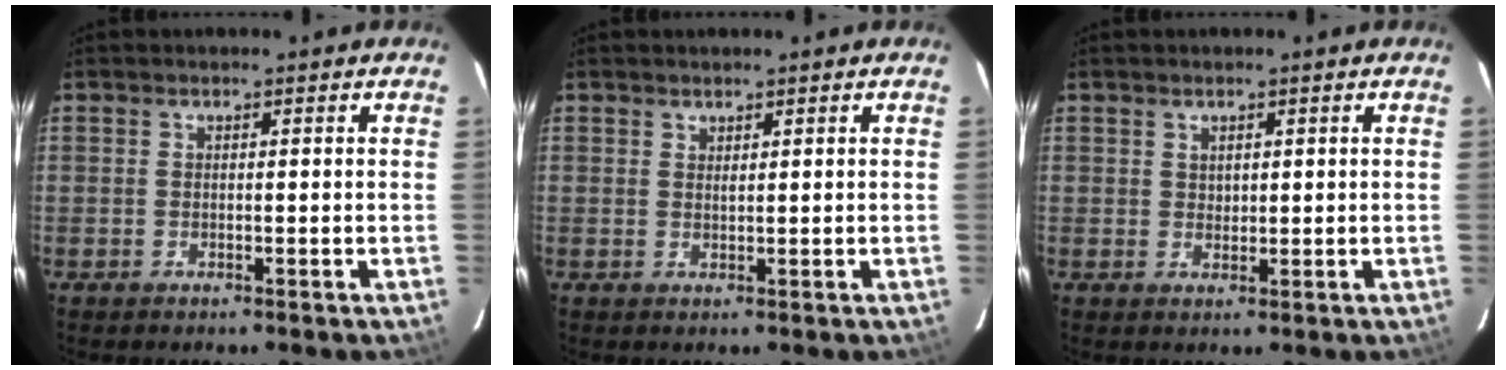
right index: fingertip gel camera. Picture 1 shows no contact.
{"total": 0.8, "force": [0.7, 0.2, 0.2], "torque": [-0.003, 0.000, 0.014]}
{"total": 1.4, "force": [0.9, 1.1, 0.4], "torque": [-0.002, 0.004, 0.016]}